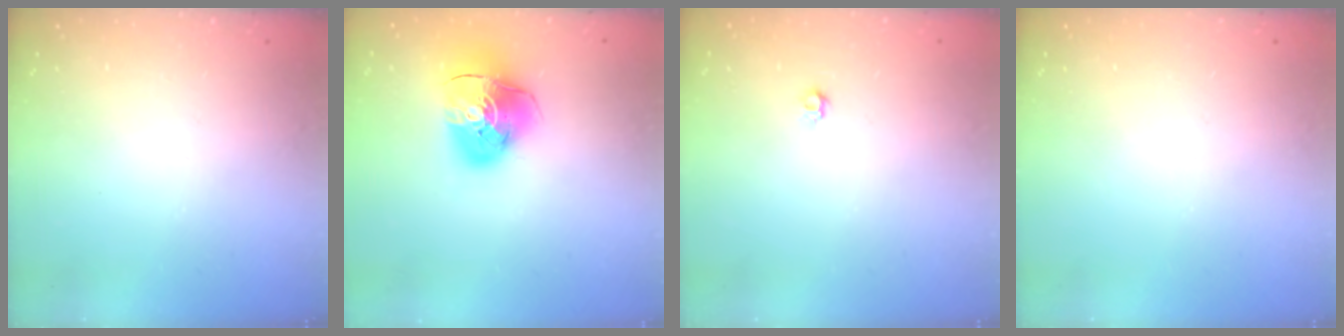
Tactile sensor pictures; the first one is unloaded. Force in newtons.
{"total": 12.7, "press": 12.6, "slide": 1.7}
{"total": 4.0, "press": 3.9, "slide": 0.7}
{"total": 0.0}